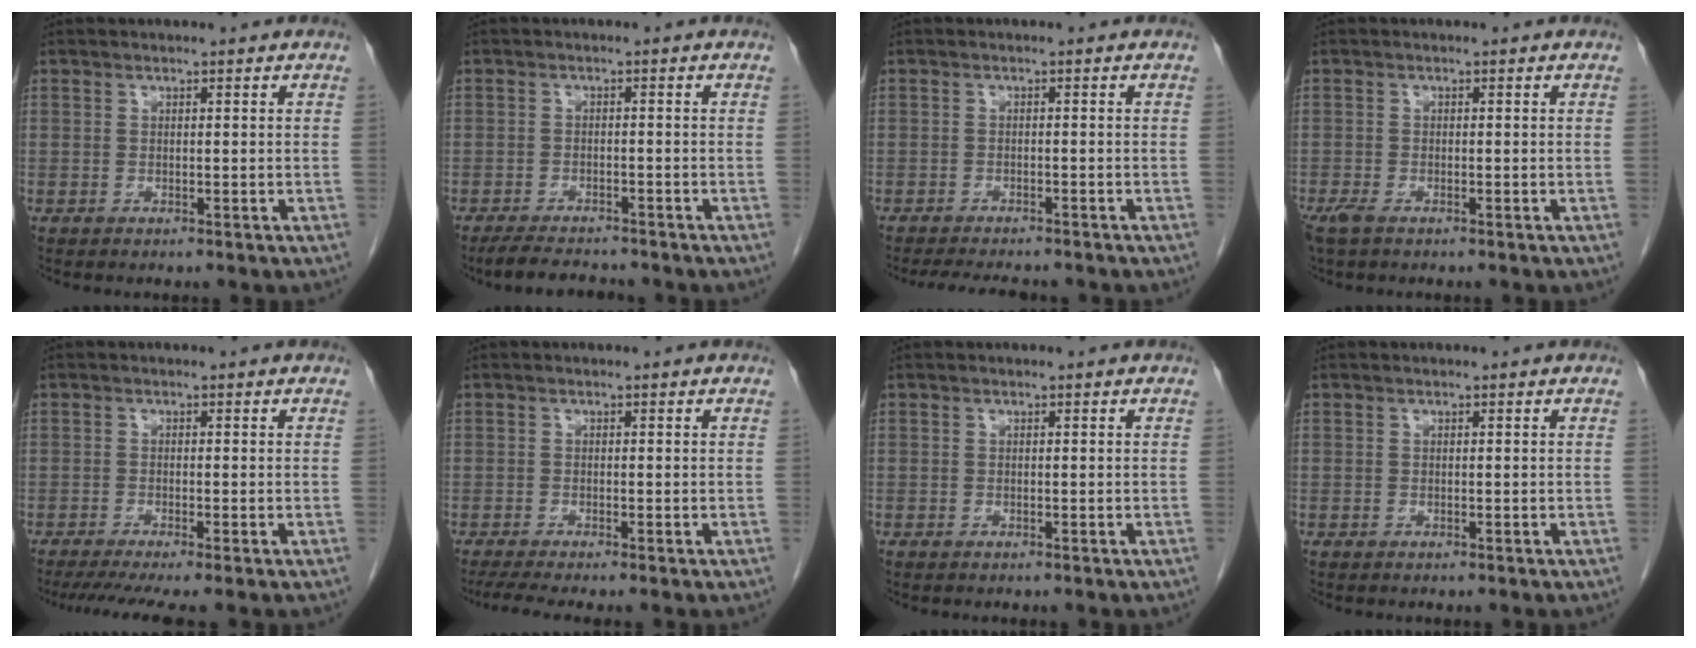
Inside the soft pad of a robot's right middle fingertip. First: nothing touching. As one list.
[{"total": 5.1, "force": [-4.7, 1.1, 1.7], "torque": [-0.033, -0.014, -0.077]}, {"total": 6.7, "force": [-6.0, 1.3, 2.6], "torque": [-0.035, -0.009, -0.086]}, {"total": 2.6, "force": [-1.8, 1.0, 1.7], "torque": [-0.042, -0.008, -0.030]}, {"total": 6.3, "force": [-4.9, 0.0, 3.9], "torque": [-0.057, -0.014, -0.080]}, {"total": 3.7, "force": [-2.9, -0.1, 2.3], "torque": [-0.042, -0.011, -0.051]}, {"total": 0.0}, {"total": 0.0}]